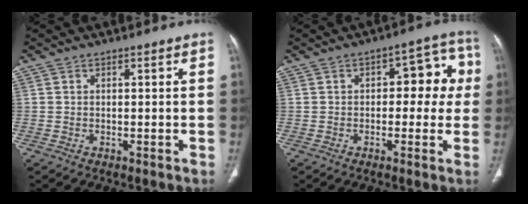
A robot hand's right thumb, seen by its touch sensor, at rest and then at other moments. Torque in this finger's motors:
{"motor_torque": [-0.50, 0.66, -0.07, 0.11, 0.11]}